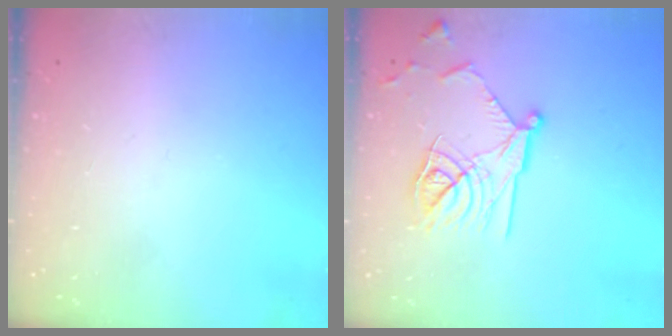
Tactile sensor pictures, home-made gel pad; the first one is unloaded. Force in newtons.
{"total": 16.1, "press": 16.1, "slide": 0.6}